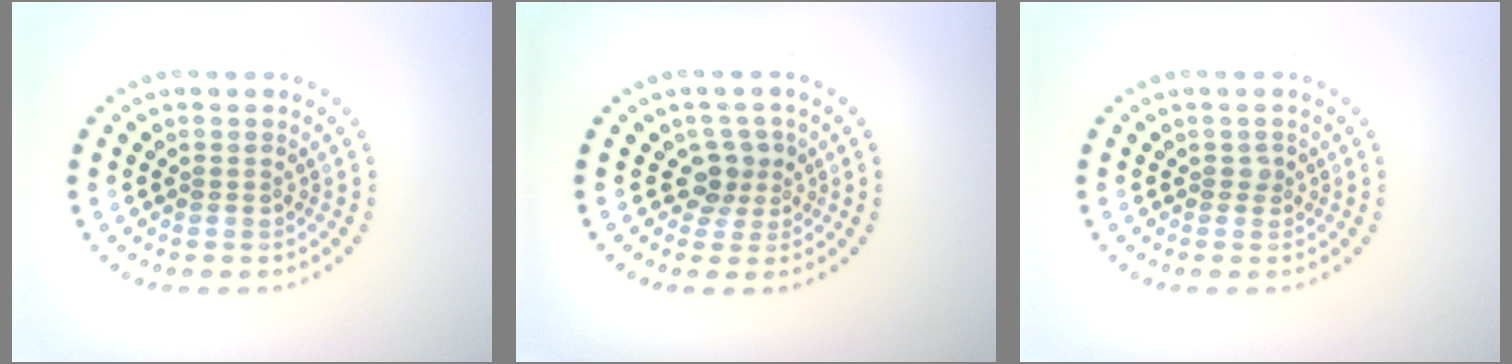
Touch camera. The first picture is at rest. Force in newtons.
{"total": 2.4, "press": 1.8, "slide": 1.6}
{"total": 0.7, "press": 0.6, "slide": 0.3}